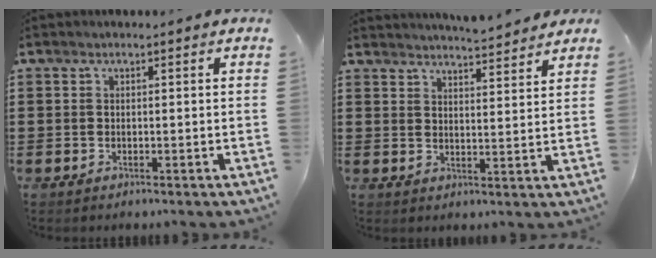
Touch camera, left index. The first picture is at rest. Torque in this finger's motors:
{"motor_torque": [0.09, 0.08, 0.47, 0.09]}